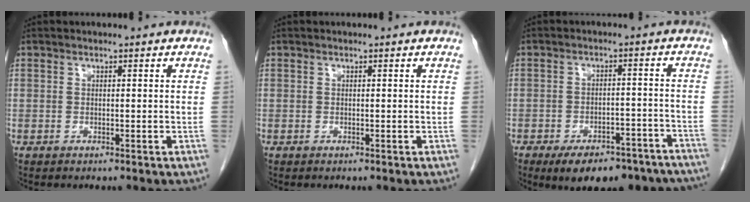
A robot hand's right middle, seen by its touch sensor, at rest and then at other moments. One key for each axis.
{"total": 0.0}
{"total": 16.1, "fx": -12.9, "fy": 6.2, "fz": 7.4, "tx": -0.081, "ty": 0.013, "tz": -0.164}